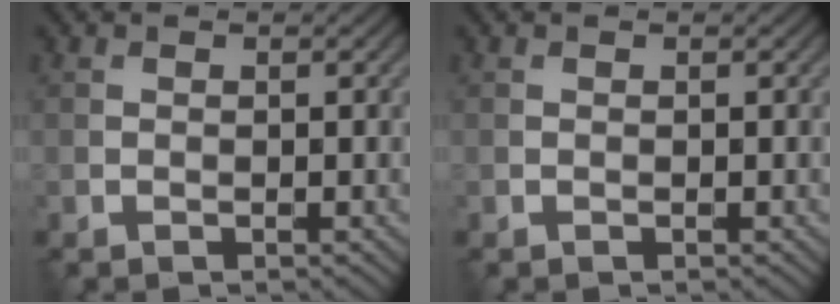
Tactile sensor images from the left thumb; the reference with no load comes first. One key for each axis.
{"total": 0.0}